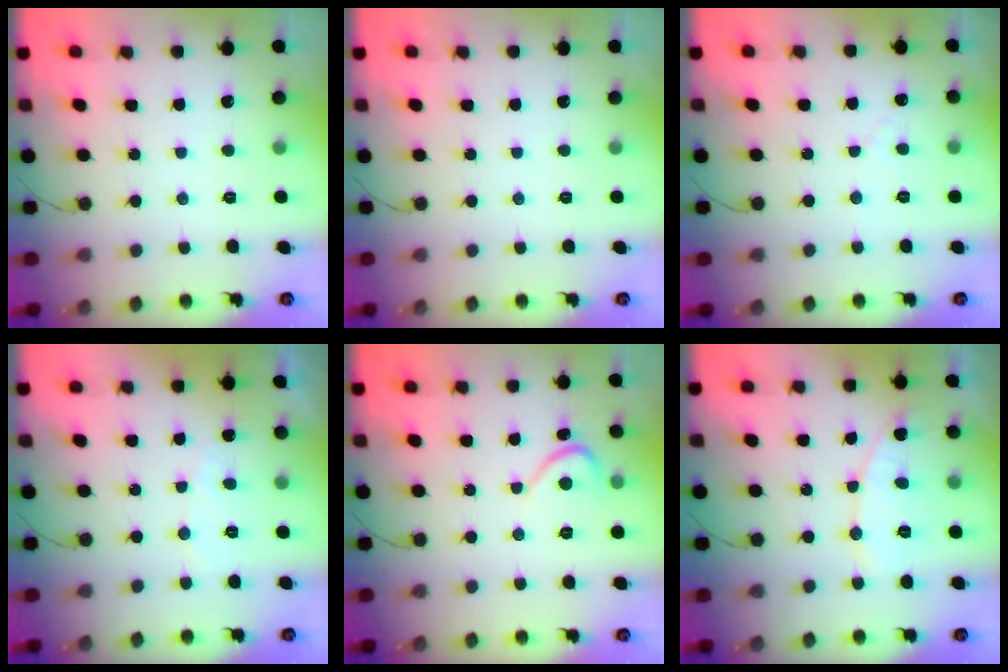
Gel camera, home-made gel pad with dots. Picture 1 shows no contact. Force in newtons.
{"total": 0.0}
{"total": 1.9, "press": 1.9, "slide": 0.1}
{"total": 3.9, "press": 3.9, "slide": 0.2}
{"total": 2.7, "press": 2.7, "slide": 0.3}
{"total": 7.2, "press": 7.2, "slide": 0.6}